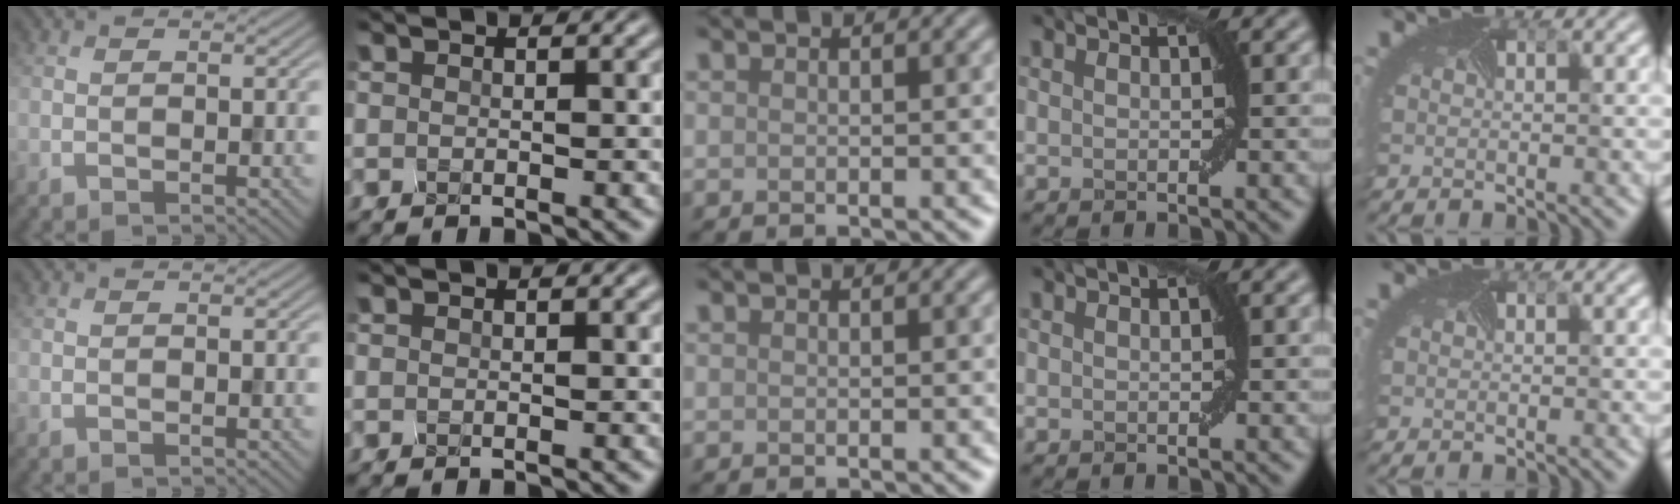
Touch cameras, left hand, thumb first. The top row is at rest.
{}